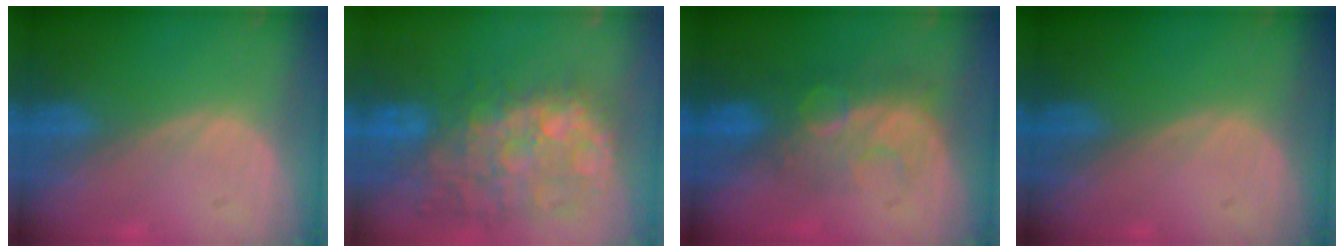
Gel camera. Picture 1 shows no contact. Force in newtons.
{"total": 12.9, "press": 11.6, "slide": 5.8}
{"total": 8.1, "press": 7.4, "slide": 3.2}
{"total": 0.0}